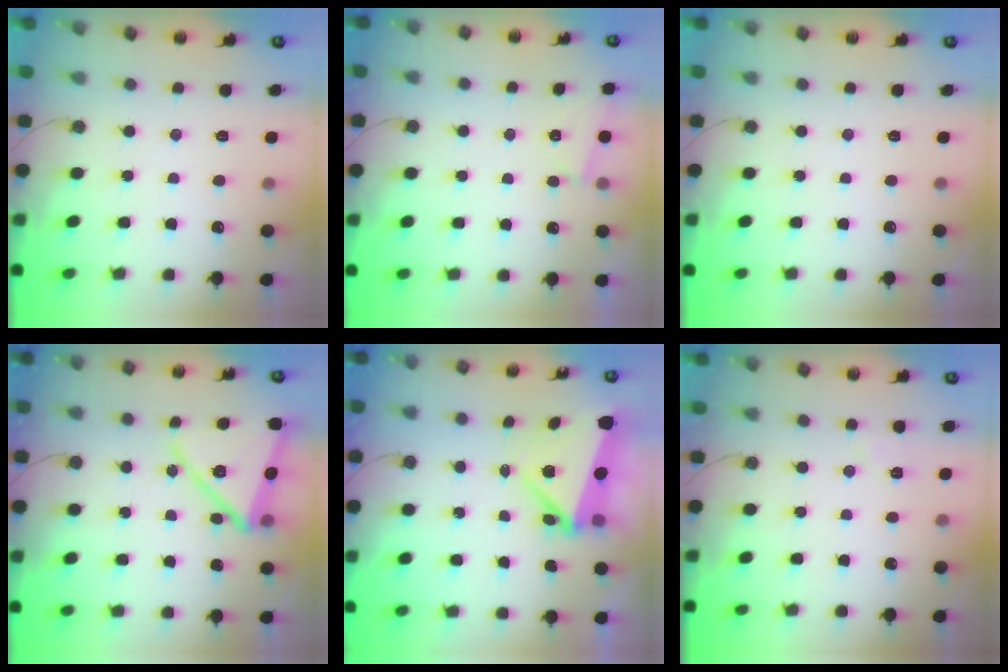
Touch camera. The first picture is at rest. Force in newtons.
{"total": 2.8, "press": 2.1, "slide": 1.8}
{"total": 0.0}
{"total": 16.0, "press": 15.9, "slide": 1.3}
{"total": 5.5, "press": 5.3, "slide": 1.4}
{"total": 3.5, "press": 3.1, "slide": 1.8}